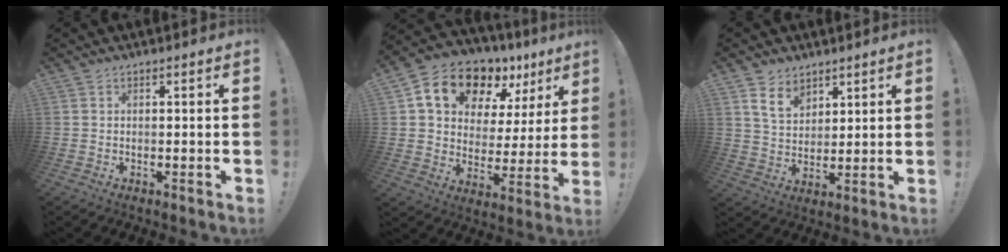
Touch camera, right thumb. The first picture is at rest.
{"total": 16.4, "force": [10.9, 9.1, 8.3], "torque": [-0.136, -0.068, 0.195]}
{"total": 8.5, "force": [5.7, 5.2, 3.6], "torque": [-0.062, -0.029, 0.110]}